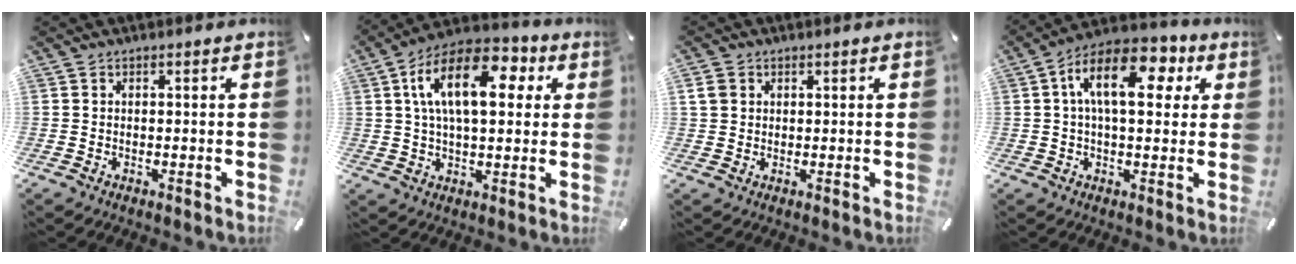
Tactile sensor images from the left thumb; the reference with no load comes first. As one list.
[{"total": 17.1, "force": [5.1, 9.0, 13.6], "torque": [-0.242, 0.000, 0.081]}, {"total": 2.5, "force": [0.8, 2.3, 0.6], "torque": [-0.015, 0.005, 0.014]}, {"total": 14.7, "force": [4.3, 7.8, 11.8], "torque": [-0.201, -0.003, 0.069]}]